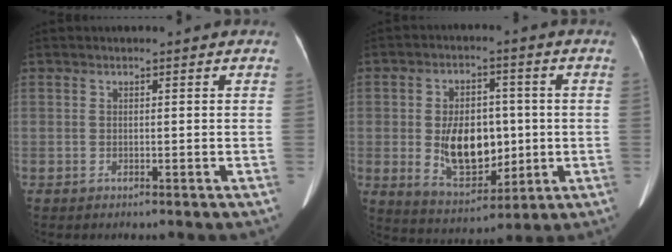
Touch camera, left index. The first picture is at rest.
{"total": 11.3, "force": [-0.6, 6.7, 9.1], "torque": [-0.167, 0.003, 0.005]}